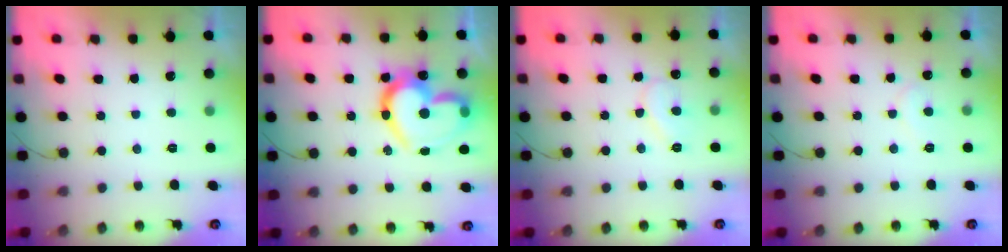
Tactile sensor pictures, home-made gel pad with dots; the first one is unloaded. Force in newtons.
{"total": 23.6, "press": 23.5, "slide": 2.0}
{"total": 7.7, "press": 7.7, "slide": 0.3}
{"total": 5.5, "press": 5.5, "slide": 0.3}